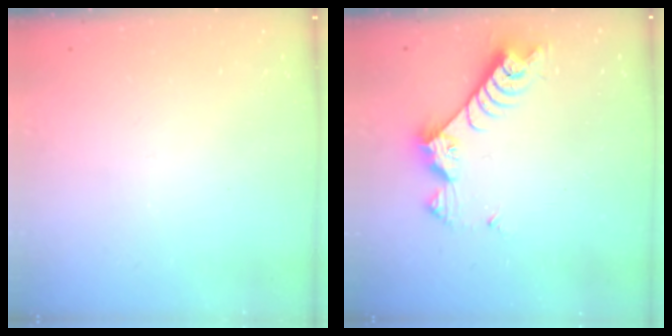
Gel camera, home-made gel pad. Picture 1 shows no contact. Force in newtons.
{"total": 7.7, "press": 7.6, "slide": 1.2}